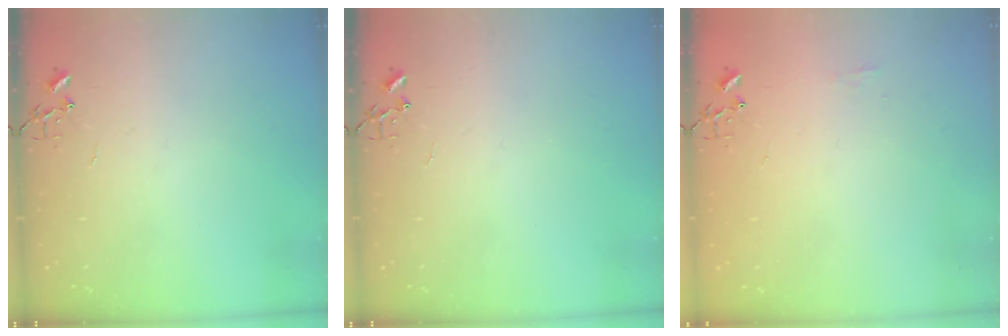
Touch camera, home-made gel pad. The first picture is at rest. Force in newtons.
{"total": 0.0}
{"total": 4.5, "press": 4.4, "slide": 0.7}